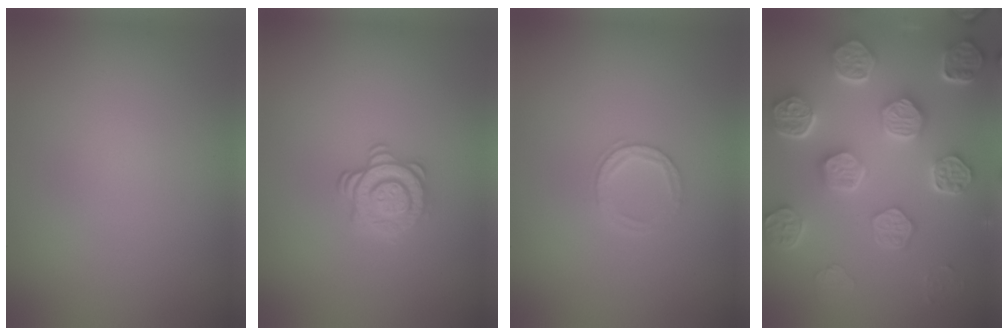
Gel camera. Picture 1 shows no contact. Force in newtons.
{"total": 2.9, "press": 2.5, "slide": 1.3}
{"total": 1.6, "press": 1.6, "slide": 0.2}
{"total": 8.3, "press": 6.4, "slide": 5.3}